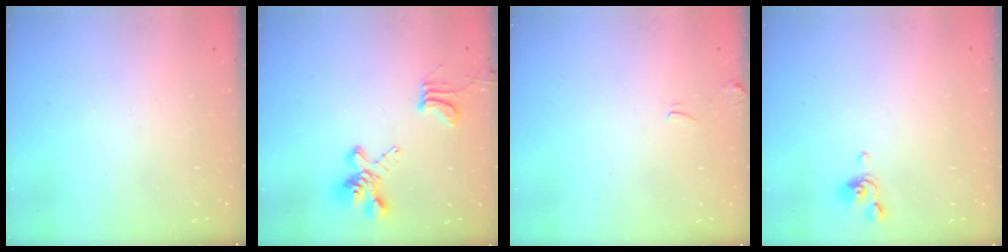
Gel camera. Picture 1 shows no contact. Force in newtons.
{"total": 5.3, "press": 5.0, "slide": 1.9}
{"total": 2.6, "press": 2.5, "slide": 0.2}
{"total": 2.5, "press": 2.4, "slide": 0.6}